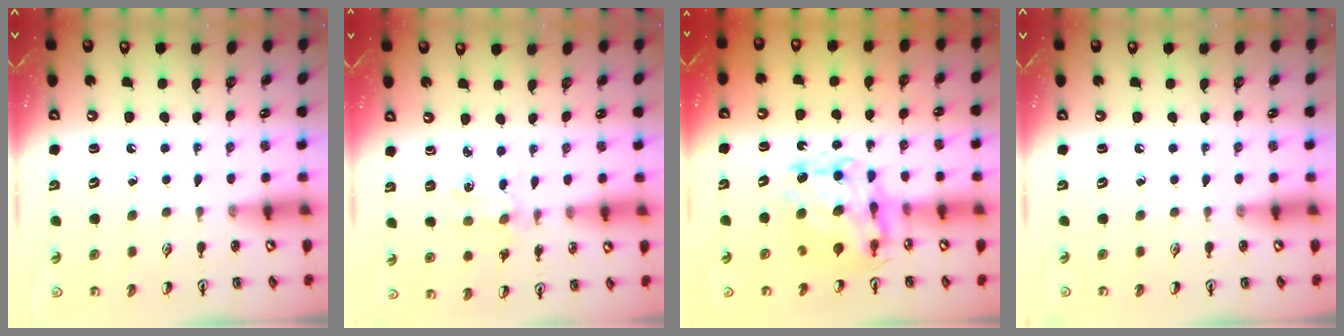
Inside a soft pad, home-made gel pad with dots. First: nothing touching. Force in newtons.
{"total": 2.0, "press": 1.9, "slide": 0.4}
{"total": 10.9, "press": 10.9, "slide": 0.9}
{"total": 0.0}